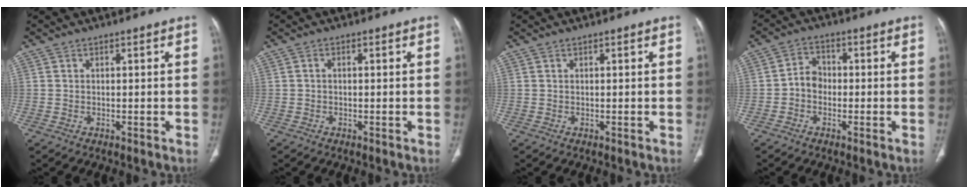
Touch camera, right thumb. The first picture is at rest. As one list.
[{"total": 0.5, "force": [-0.1, 0.3, 0.4], "torque": [-0.005, 0.001, -0.008]}, {"total": 0.0}, {"total": 4.0, "force": [-1.0, 3.3, 2.1], "torque": [-0.021, 0.018, -0.029]}]